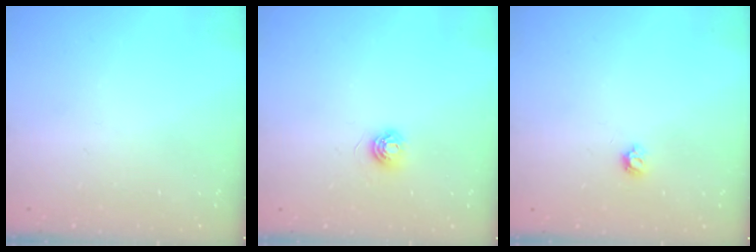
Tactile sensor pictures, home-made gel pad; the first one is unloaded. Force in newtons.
{"total": 5.0, "press": 4.9, "slide": 0.6}
{"total": 3.8, "press": 3.7, "slide": 0.6}